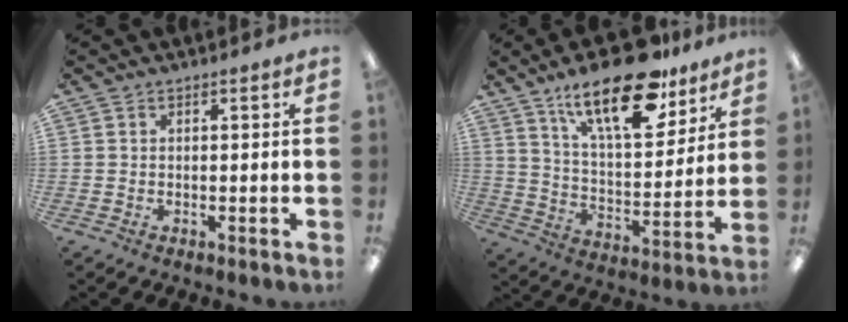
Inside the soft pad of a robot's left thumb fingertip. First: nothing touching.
{"total": 21.0, "force": [14.8, 7.7, 12.7], "torque": [-0.198, -0.085, 0.248]}